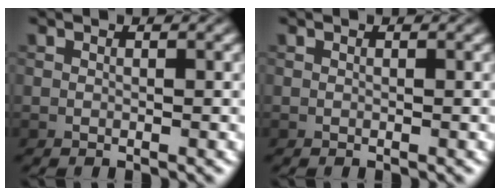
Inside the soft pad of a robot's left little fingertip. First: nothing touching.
{"total": 0.0}